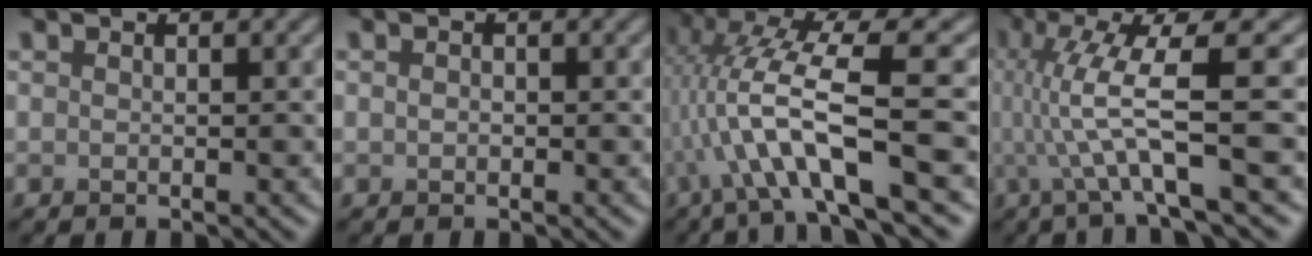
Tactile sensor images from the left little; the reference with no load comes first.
{"total": 0.7, "force": [-0.4, 0.4, 0.3], "torque": [-0.005, 0.000, -0.007]}
{"total": 9.0, "force": [-2.0, 1.6, 8.6], "torque": [-0.155, 0.015, -0.038]}
{"total": 7.8, "force": [-0.2, 1.4, 7.7], "torque": [-0.133, 0.004, -0.004]}